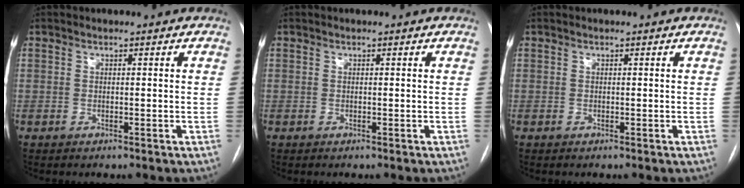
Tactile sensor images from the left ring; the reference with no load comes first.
{"total": 0.0}
{"total": 0.0}